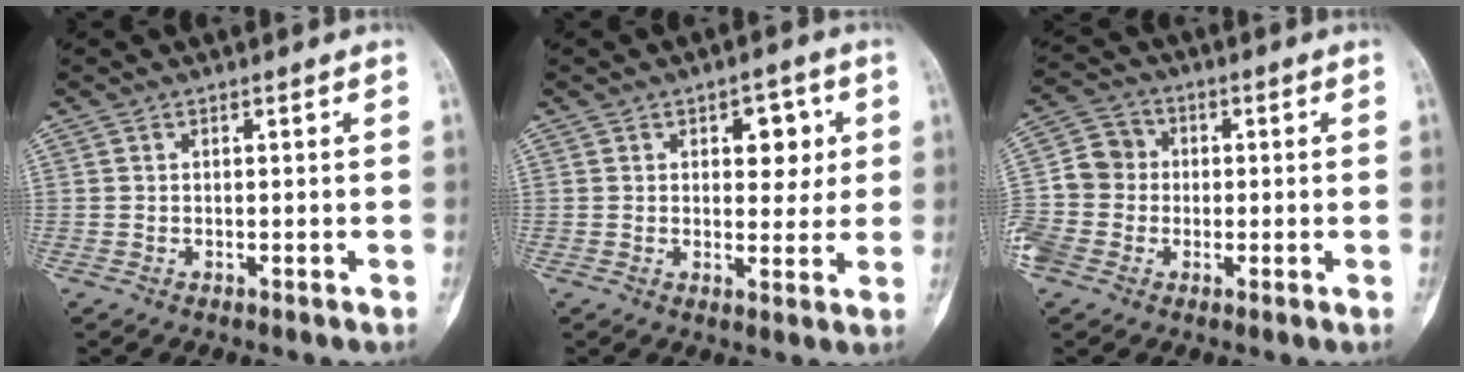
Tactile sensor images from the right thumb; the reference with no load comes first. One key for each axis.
{"total": 6.7, "fx": 2.1, "fy": 4.1, "fz": 4.9, "tx": -0.023, "ty": -0.004, "tz": 0.025}
{"total": 10.3, "fx": -2.1, "fy": 9.2, "fz": 4.0, "tx": -0.076, "ty": 0.025, "tz": -0.043}